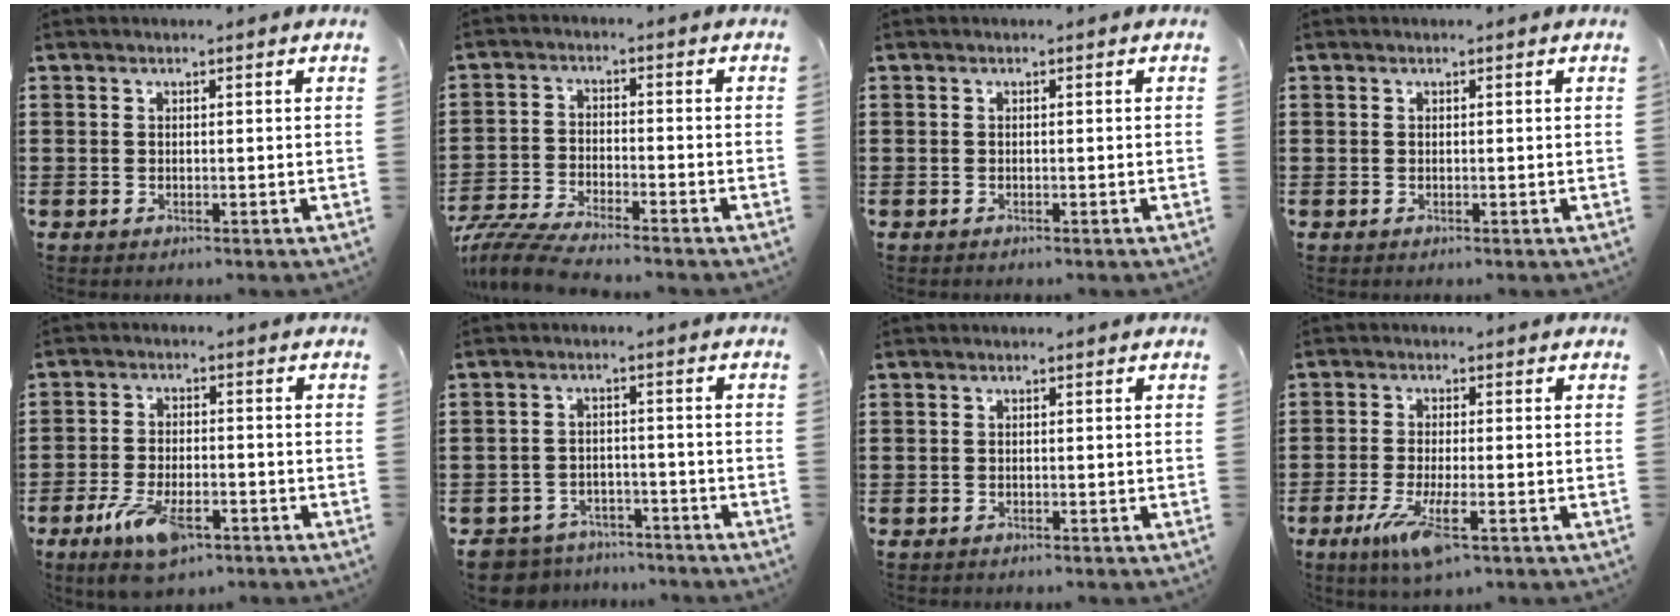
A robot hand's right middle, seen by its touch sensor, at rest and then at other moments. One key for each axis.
{"total": 5.7, "fx": -5.5, "fy": 0.4, "fz": 1.6, "tx": -0.045, "ty": -0.004, "tz": -0.109}
{"total": 0.0}
{"total": 0.0}
{"total": 7.8, "fx": -4.3, "fy": 3.1, "fz": 5.8, "tx": -0.121, "ty": -0.005, "tz": -0.077}
{"total": 4.8, "fx": -4.7, "fy": 1.0, "fz": 0.0, "tx": -0.016, "ty": 0.006, "tz": -0.102}
{"total": 0.6, "fx": -0.5, "fy": 0.3, "fz": -0.1, "tx": 0.000, "ty": 0.001, "tz": -0.011}
{"total": 6.5, "fx": -2.8, "fy": 1.2, "fz": 5.8, "tx": -0.125, "ty": -0.020, "tz": -0.050}